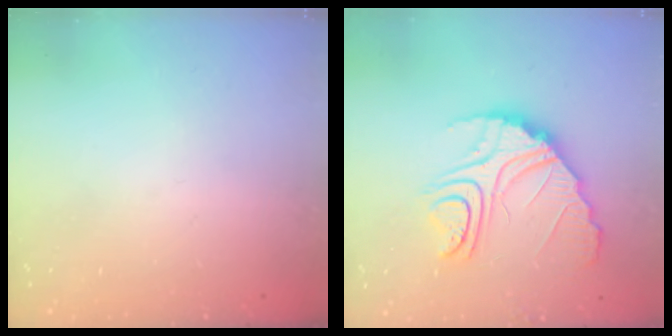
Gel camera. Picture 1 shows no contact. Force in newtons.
{"total": 13.4, "press": 13.3, "slide": 1.1}